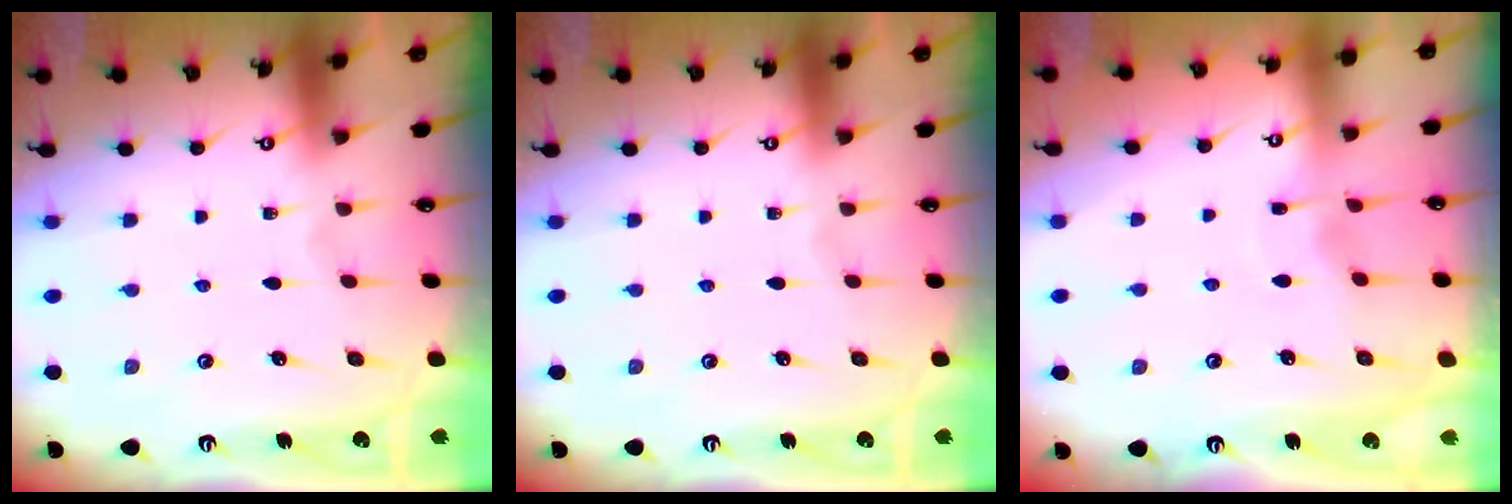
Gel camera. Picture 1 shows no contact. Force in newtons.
{"total": 0.0}
{"total": 2.9, "press": 2.8, "slide": 0.4}